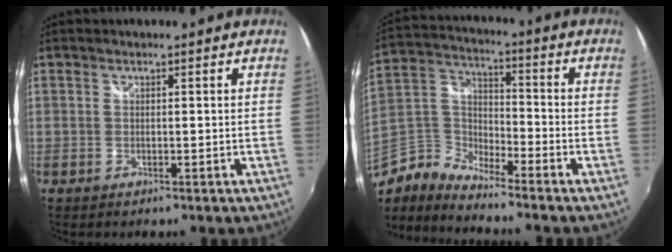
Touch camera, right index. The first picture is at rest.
{"total": 6.5, "force": [-5.1, 3.4, 2.3], "torque": [-0.061, 0.024, -0.124]}